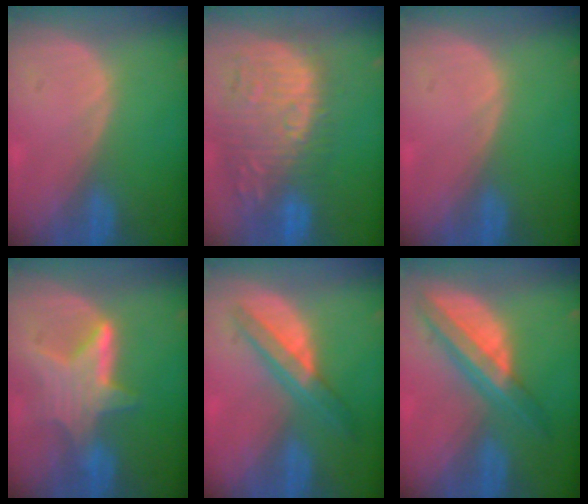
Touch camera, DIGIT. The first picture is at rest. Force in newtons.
{"total": 12.8, "press": 11.7, "slide": 5.4}
{"total": 0.0}
{"total": 6.4, "press": 6.4, "slide": 0.6}
{"total": 6.8, "press": 5.8, "slide": 3.5}
{"total": 8.0, "press": 6.8, "slide": 4.3}